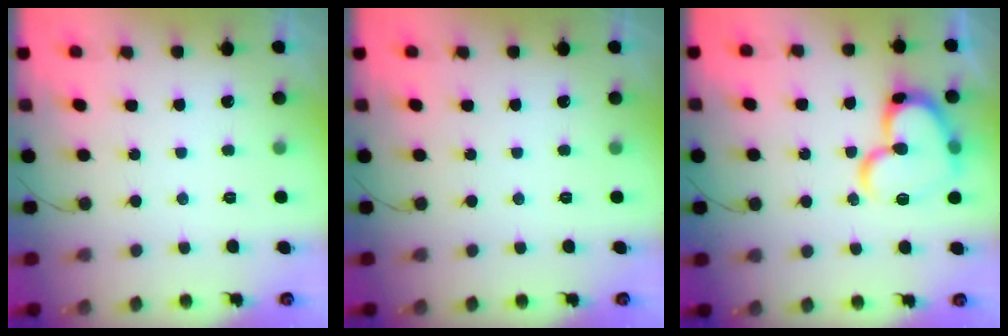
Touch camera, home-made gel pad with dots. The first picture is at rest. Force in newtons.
{"total": 0.0}
{"total": 17.7, "press": 17.6, "slide": 1.8}